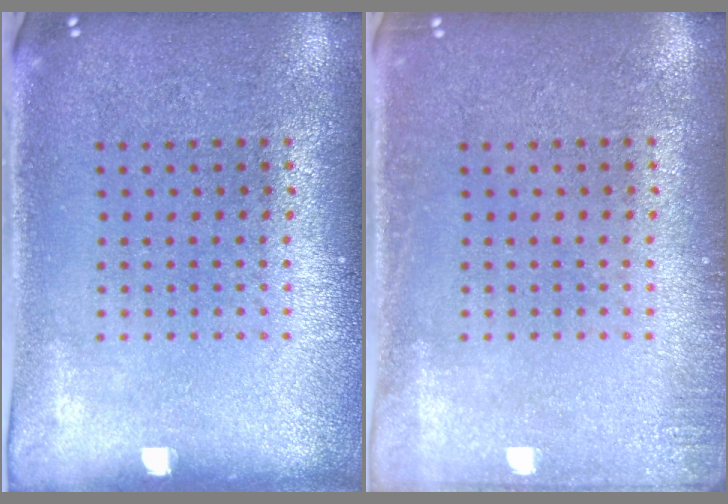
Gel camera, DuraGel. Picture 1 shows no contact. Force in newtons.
{"total": 1.1, "press": 1.1, "slide": 0.2}